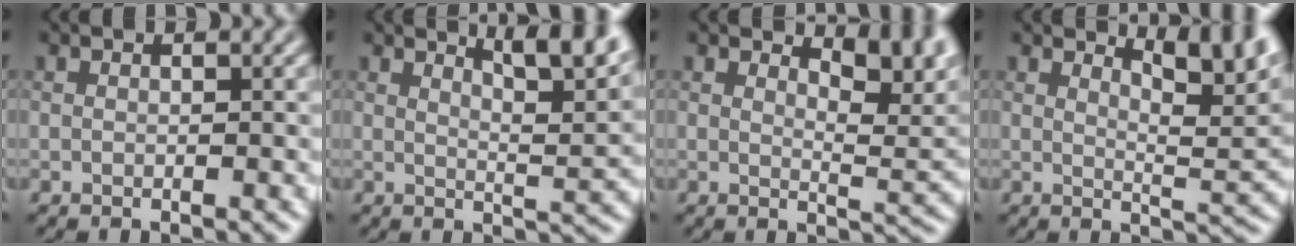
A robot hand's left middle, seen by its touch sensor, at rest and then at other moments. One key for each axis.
{"total": 5.8, "fx": 4.0, "fy": 1.3, "fz": 4.1, "tx": -0.048, "ty": 0.004, "tz": 0.056}
{"total": 5.0, "fx": 3.2, "fy": 1.9, "fz": 3.5, "tx": -0.043, "ty": -0.006, "tz": 0.040}
{"total": 5.7, "fx": 3.7, "fy": 1.6, "fz": 4.0, "tx": -0.053, "ty": -0.003, "tz": 0.054}